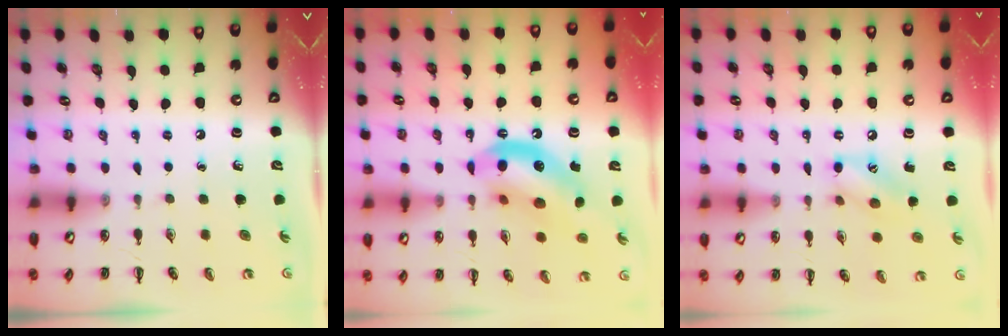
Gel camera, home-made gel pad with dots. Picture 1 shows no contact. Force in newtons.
{"total": 14.3, "press": 13.8, "slide": 3.6}
{"total": 9.7, "press": 9.7, "slide": 1.0}